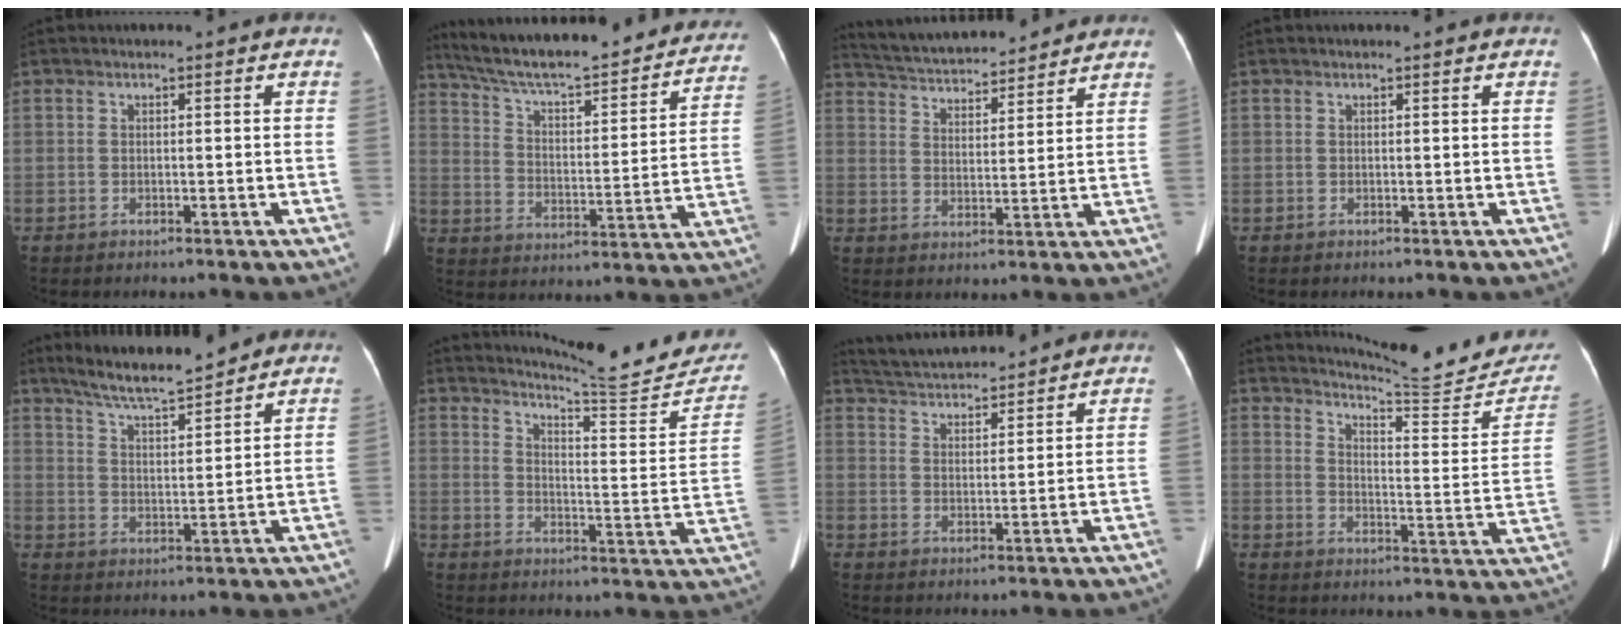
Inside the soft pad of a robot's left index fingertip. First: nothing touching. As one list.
[{"total": 31.0, "force": [27.1, 5.2, 14.1], "torque": [-0.228, -0.036, 0.360]}, {"total": 15.0, "force": [14.0, 2.5, 4.8], "torque": [-0.085, 0.028, 0.220]}, {"total": 0.9, "force": [0.8, 0.0, 0.3], "torque": [-0.007, 0.007, 0.013]}, {"total": 10.5, "force": [9.3, 0.9, 4.7], "torque": [-0.081, 0.011, 0.159]}, {"total": 17.5, "force": [16.9, 0.4, 4.5], "torque": [-0.058, -0.088, 0.207]}, {"total": 11.0, "force": [10.5, 1.1, 3.0], "torque": [-0.063, 0.023, 0.173]}, {"total": 18.1, "force": [17.6, 0.7, 4.2], "torque": [-0.054, -0.097, 0.212]}]